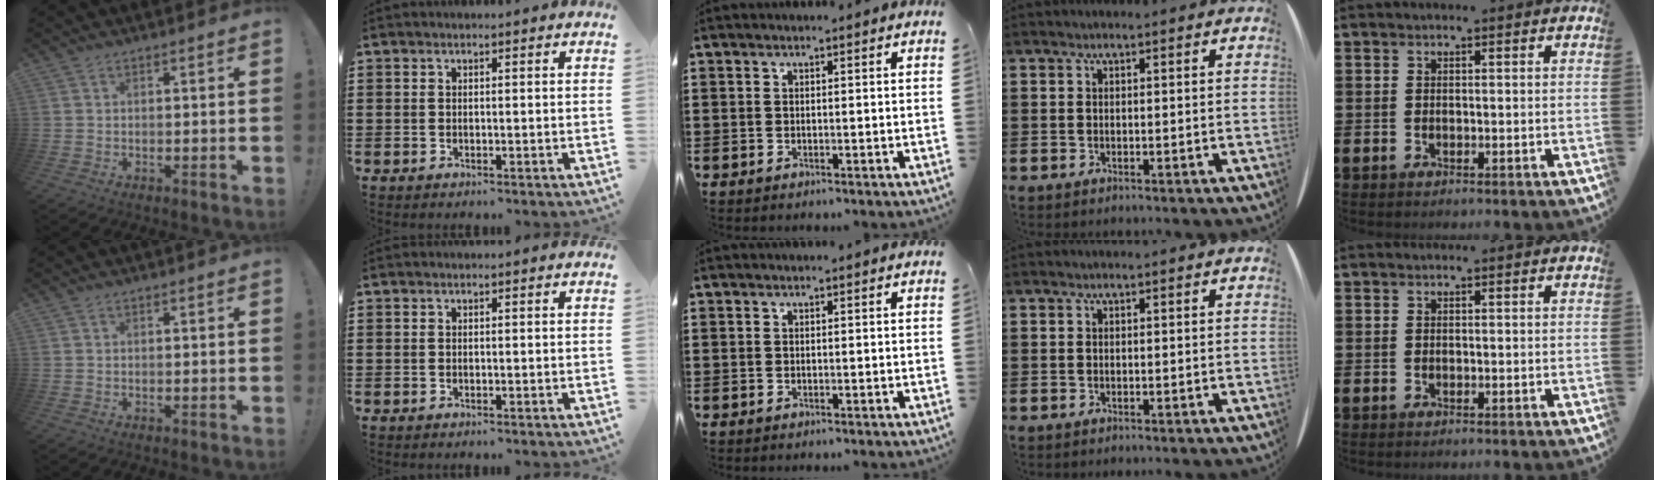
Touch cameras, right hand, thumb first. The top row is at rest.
{}